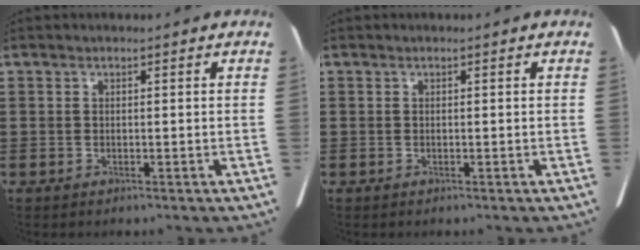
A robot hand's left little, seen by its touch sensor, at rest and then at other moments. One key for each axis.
{"total": 0.0}